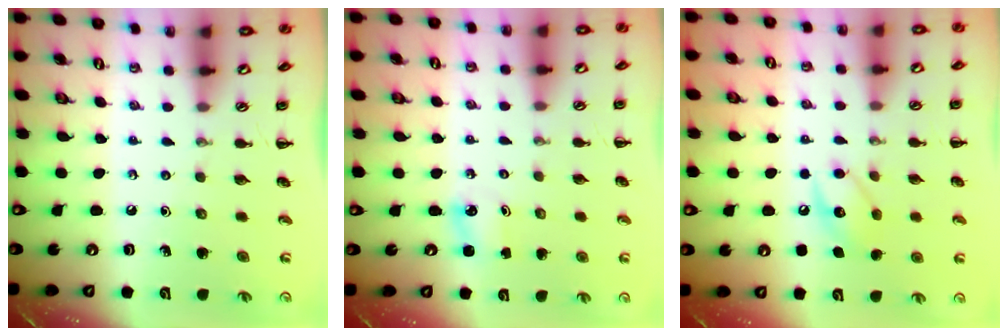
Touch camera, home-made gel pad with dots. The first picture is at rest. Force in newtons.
{"total": 1.5, "press": 1.5, "slide": 0.3}
{"total": 9.3, "press": 9.2, "slide": 0.8}